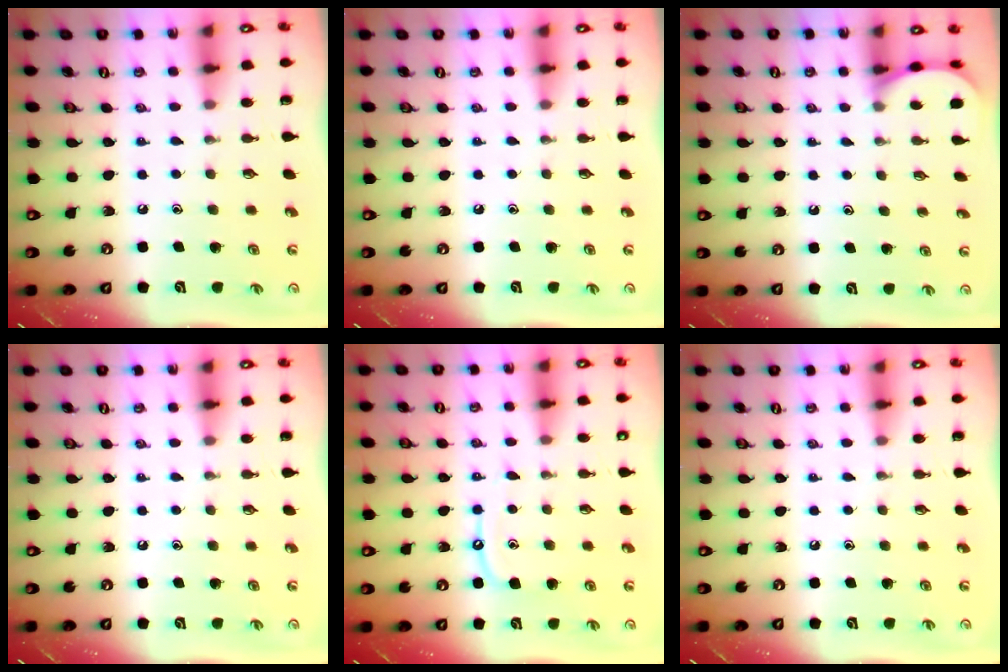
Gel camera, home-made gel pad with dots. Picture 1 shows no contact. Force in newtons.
{"total": 0.0}
{"total": 1.4, "press": 1.4, "slide": 0.1}
{"total": 0.0}
{"total": 7.5, "press": 7.5, "slide": 0.7}
{"total": 0.0}